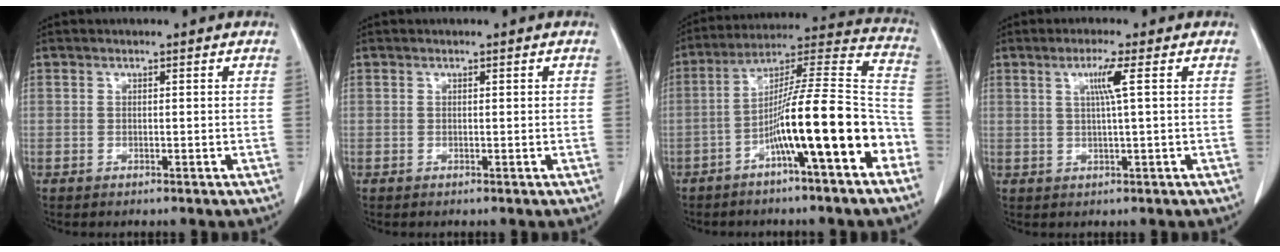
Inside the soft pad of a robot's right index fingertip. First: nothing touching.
{"total": 0.0}
{"total": 17.7, "force": [-7.1, 1.0, 16.2], "torque": [-0.252, 0.019, -0.118]}
{"total": 3.6, "force": [1.1, -0.7, 3.4], "torque": [-0.067, 0.000, 0.020]}